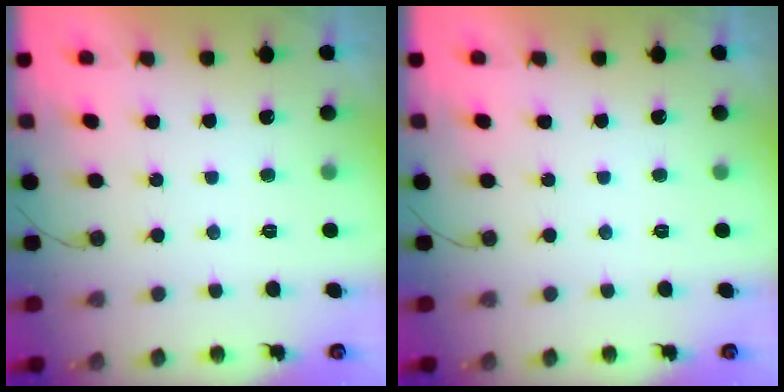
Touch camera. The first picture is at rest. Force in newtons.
{"total": 0.0}